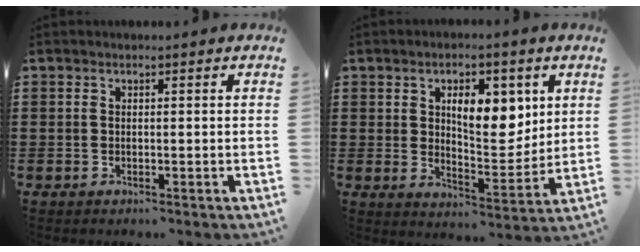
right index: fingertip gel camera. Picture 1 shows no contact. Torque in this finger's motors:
{"motor_torque": [1.49, 0.65, 0.53, 0.08]}